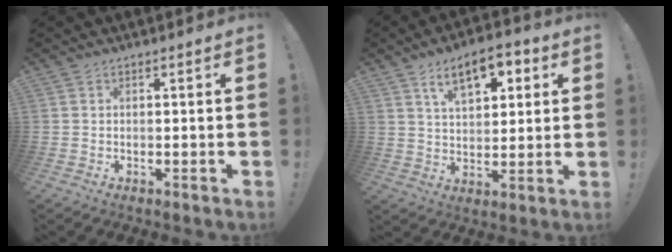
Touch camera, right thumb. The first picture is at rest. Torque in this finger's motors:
{"motor_torque": [-0.01, 0.44, 0.55, 0.60, 0.06]}